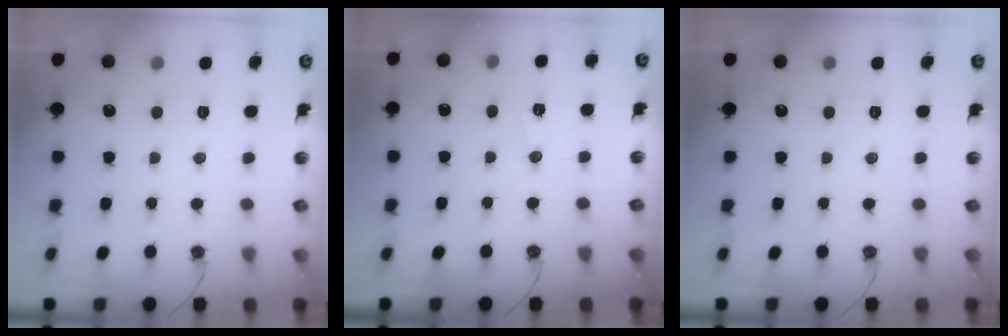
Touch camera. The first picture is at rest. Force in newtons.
{"total": 5.3, "press": 4.2, "slide": 3.3}
{"total": 0.0}